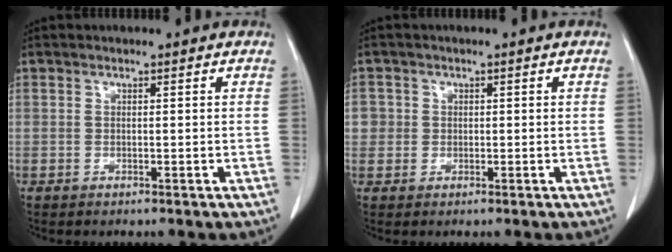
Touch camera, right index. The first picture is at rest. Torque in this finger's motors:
{"motor_torque": [0.17, 0.00, -0.02, 0.01]}